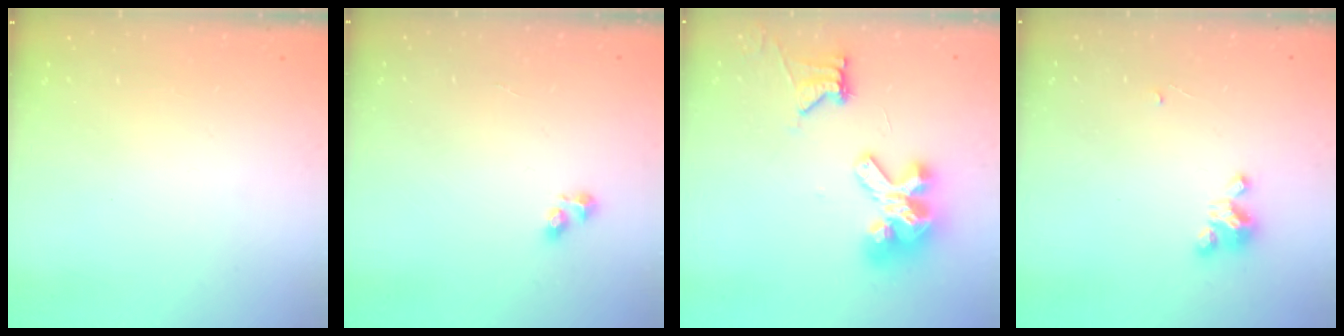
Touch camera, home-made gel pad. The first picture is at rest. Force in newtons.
{"total": 2.6, "press": 2.6, "slide": 0.2}
{"total": 14.3, "press": 14.2, "slide": 1.7}
{"total": 3.2, "press": 3.2, "slide": 0.3}